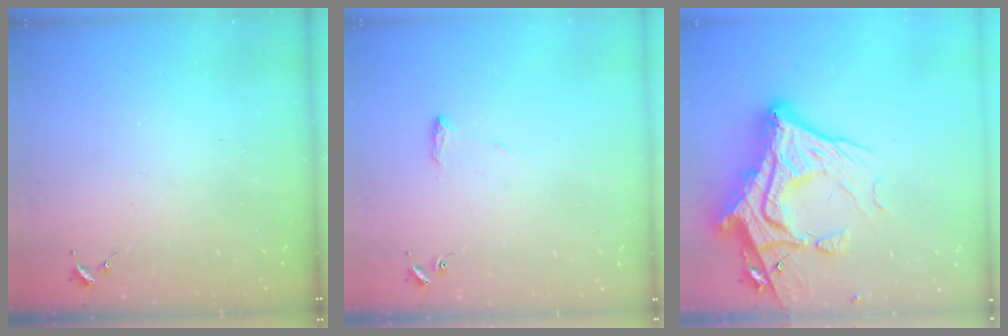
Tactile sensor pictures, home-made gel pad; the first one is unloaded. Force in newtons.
{"total": 5.8, "press": 5.7, "slide": 0.8}
{"total": 30.6, "press": 30.4, "slide": 2.9}